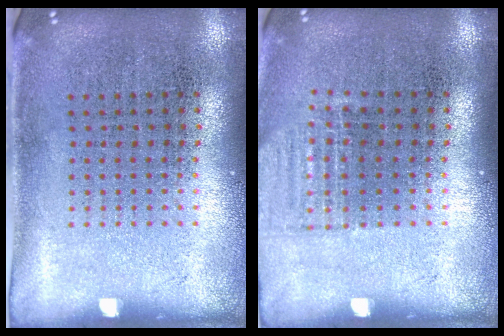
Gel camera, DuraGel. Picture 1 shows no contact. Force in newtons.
{"total": 0.9, "press": 0.9, "slide": 0.3}